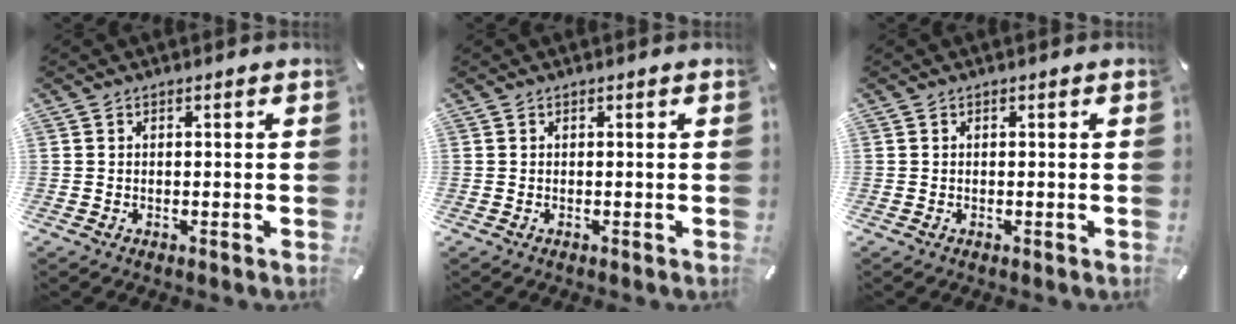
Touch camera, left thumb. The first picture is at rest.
{"total": 0.0}
{"total": 0.0}